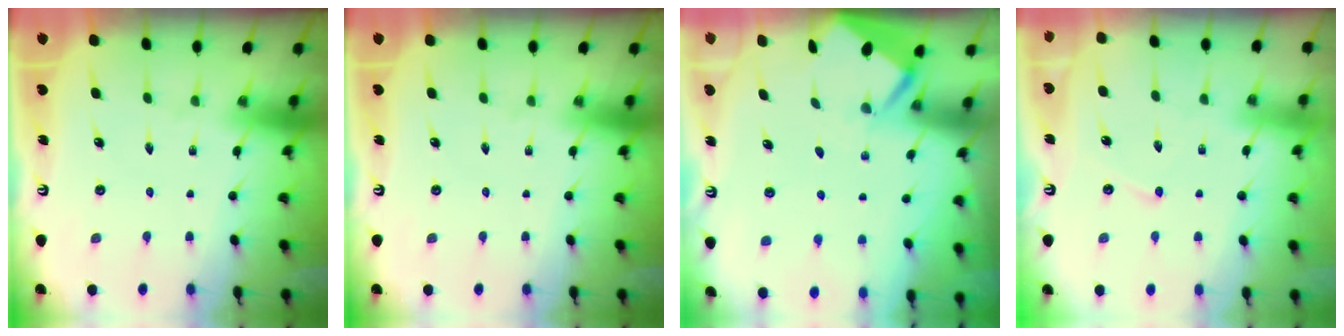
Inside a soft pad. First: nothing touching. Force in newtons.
{"total": 0.0}
{"total": 2.7, "press": 2.7, "slide": 0.4}
{"total": 2.9, "press": 2.9, "slide": 0.2}